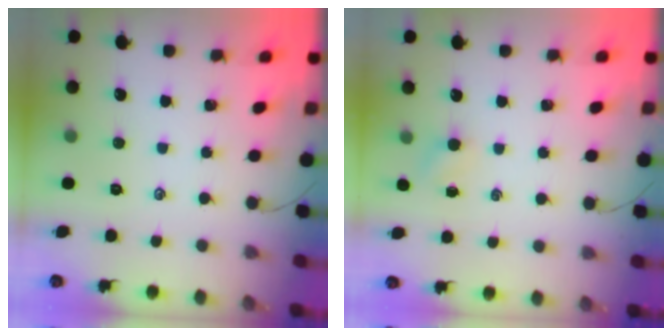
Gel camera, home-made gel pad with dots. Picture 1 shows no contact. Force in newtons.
{"total": 2.7, "press": 2.6, "slide": 0.8}